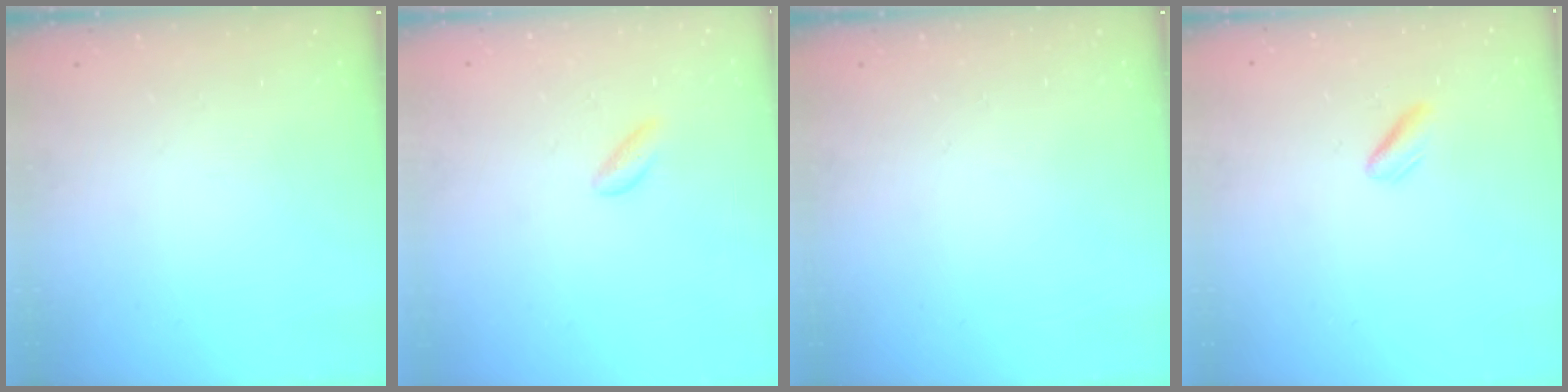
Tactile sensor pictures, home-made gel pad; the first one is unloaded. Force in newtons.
{"total": 2.4, "press": 2.3, "slide": 0.7}
{"total": 0.0}
{"total": 2.1, "press": 2.0, "slide": 0.7}